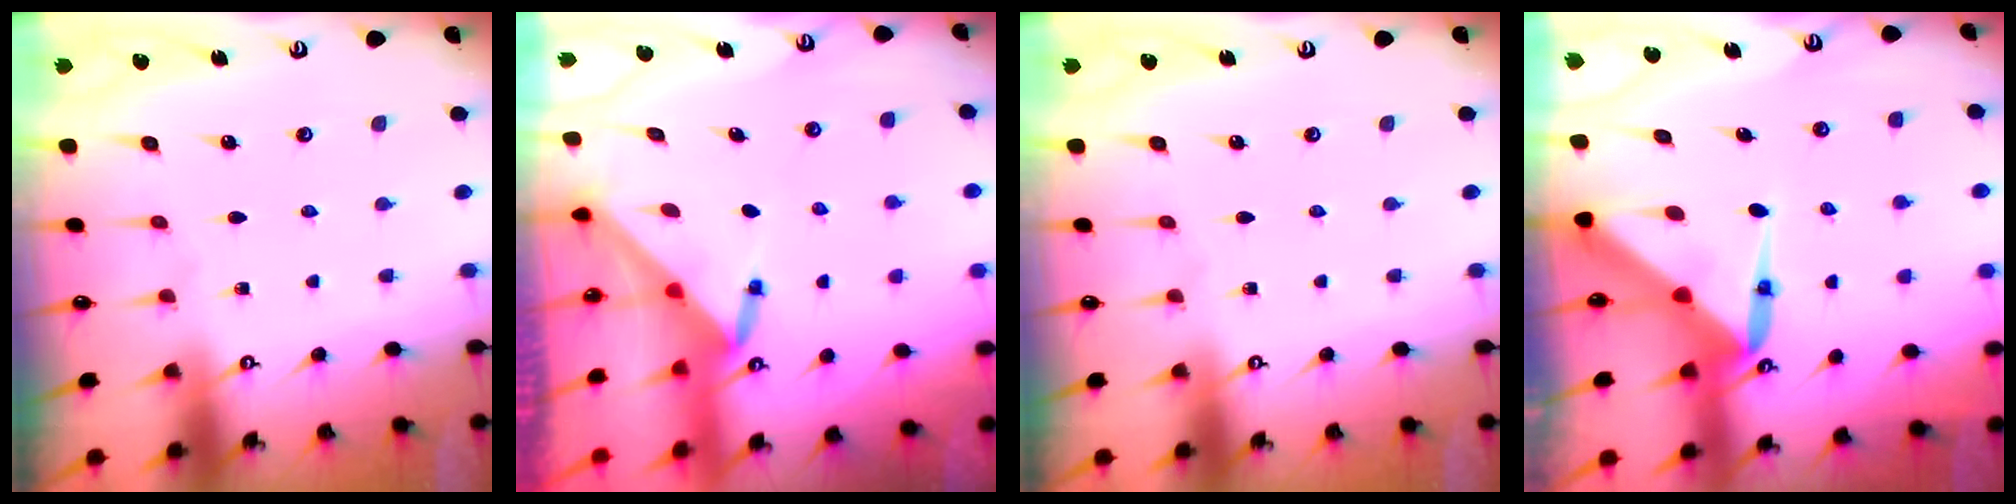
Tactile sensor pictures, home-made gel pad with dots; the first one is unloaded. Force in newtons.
{"total": 3.5, "press": 3.5, "slide": 0.3}
{"total": 0.0}
{"total": 8.4, "press": 8.4, "slide": 0.7}